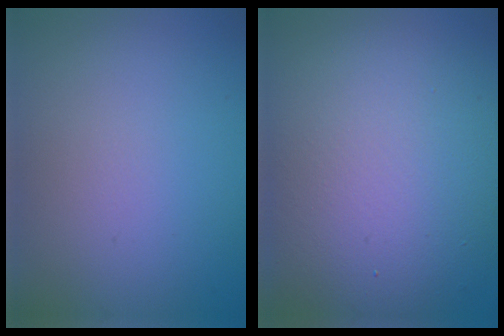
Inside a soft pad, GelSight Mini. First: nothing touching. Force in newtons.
{"total": 13.5, "press": 13.5, "slide": 0.5}